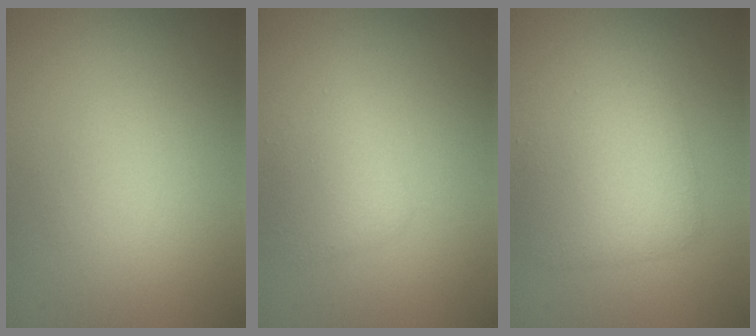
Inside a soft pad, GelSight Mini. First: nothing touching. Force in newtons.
{"total": 2.1, "press": 2.1, "slide": 0.0}
{"total": 4.2, "press": 4.2, "slide": 0.1}